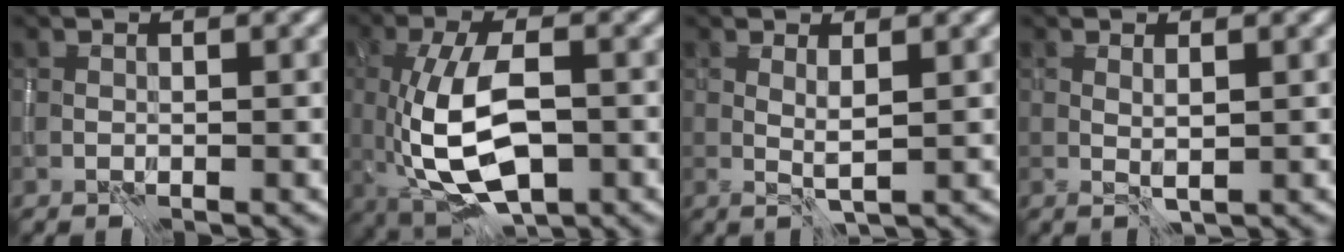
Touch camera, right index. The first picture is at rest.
{"total": 9.1, "force": [-1.6, 4.1, 8.0], "torque": [-0.161, -0.007, -0.027]}
{"total": 1.3, "force": [0.6, -0.1, 1.2], "torque": [-0.025, -0.005, 0.010]}
{"total": 1.0, "force": [0.4, -0.1, 0.9], "torque": [-0.020, -0.002, 0.009]}